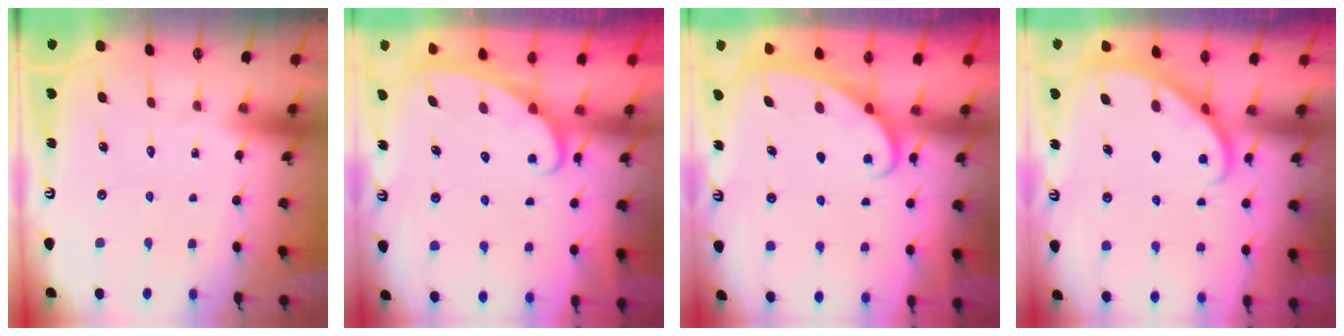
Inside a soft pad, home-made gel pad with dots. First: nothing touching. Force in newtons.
{"total": 2.3, "press": 2.3, "slide": 0.4}
{"total": 2.3, "press": 2.2, "slide": 0.4}
{"total": 2.2, "press": 2.2, "slide": 0.1}